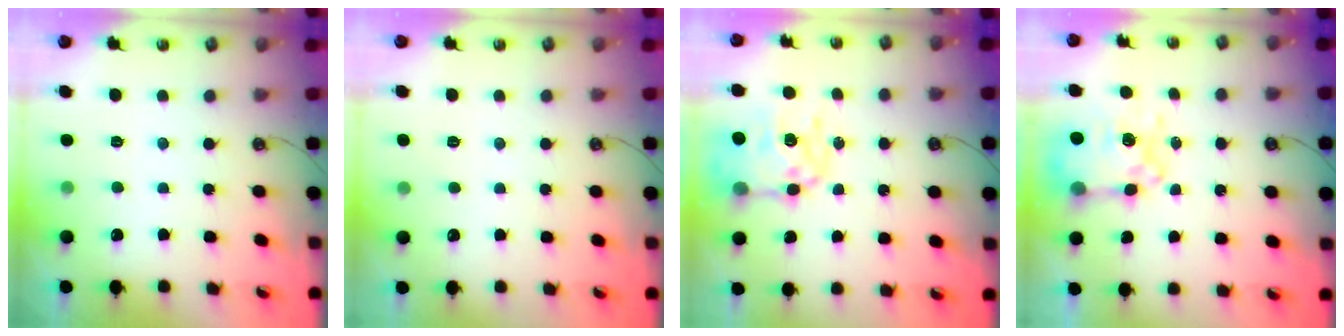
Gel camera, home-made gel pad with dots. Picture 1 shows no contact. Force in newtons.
{"total": 0.5, "press": 0.5, "slide": 0.2}
{"total": 14.5, "press": 14.4, "slide": 1.5}
{"total": 10.0, "press": 10.0, "slide": 0.9}